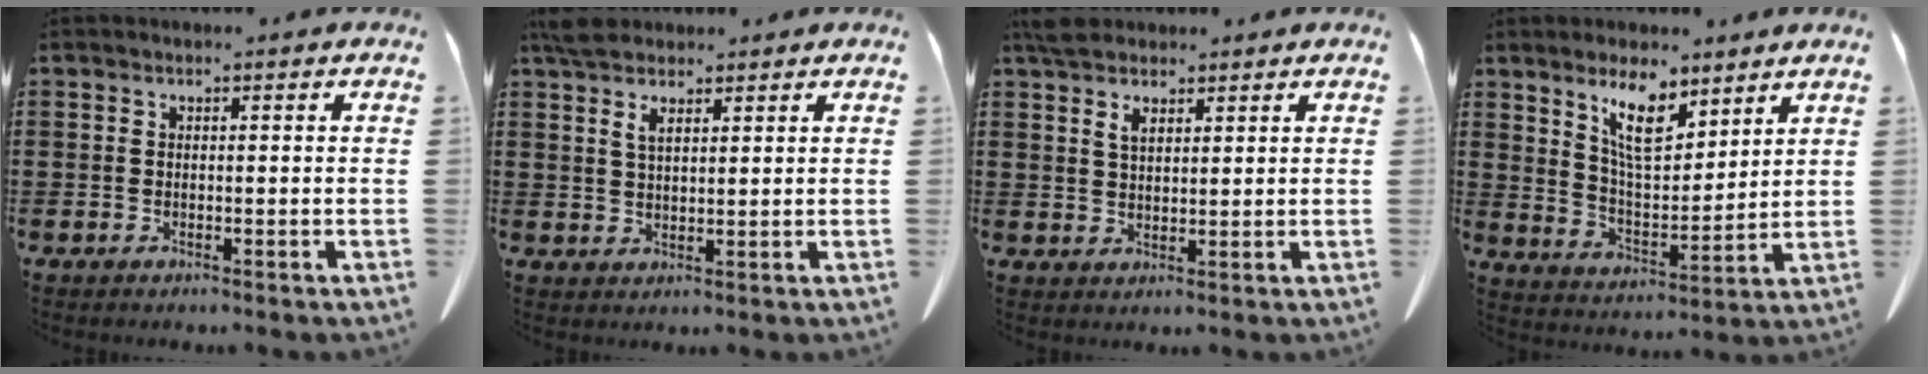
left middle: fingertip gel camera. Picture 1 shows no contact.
{"total": 3.9, "force": [2.7, 1.4, 2.4], "torque": [-0.055, 0.006, 0.050]}
{"total": 3.5, "force": [2.5, 1.6, 2.0], "torque": [-0.046, 0.007, 0.046]}
{"total": 8.8, "force": [6.3, 3.1, 5.3], "torque": [-0.099, -0.026, 0.111]}